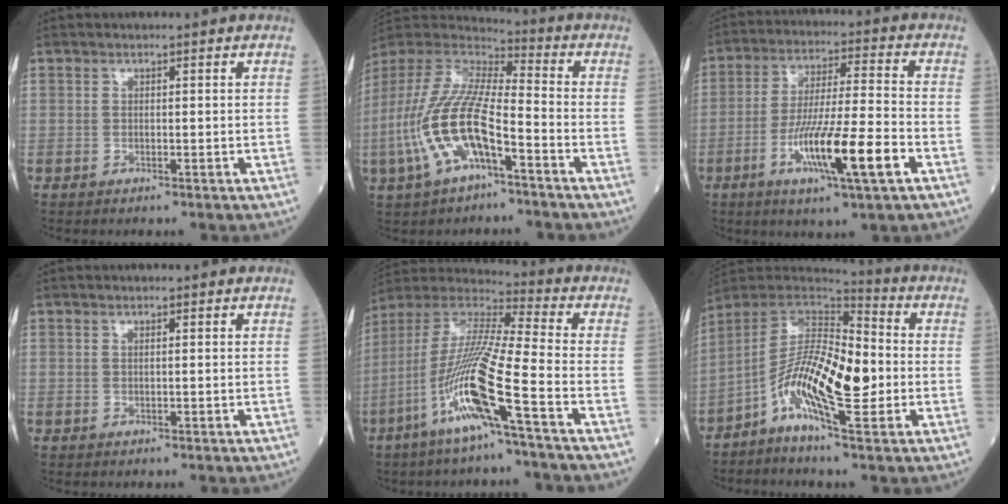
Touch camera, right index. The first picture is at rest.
{"total": 16.0, "force": [-6.1, 4.9, 14.0], "torque": [-0.311, -0.002, -0.113]}
{"total": 13.4, "force": [-5.1, 0.5, 12.3], "torque": [-0.226, -0.013, -0.088]}
{"total": 0.0}
{"total": 15.7, "force": [-6.6, -0.3, 14.3], "torque": [-0.300, -0.015, -0.132]}
{"total": 14.0, "force": [-3.2, 3.1, 13.2], "torque": [-0.246, 0.011, -0.063]}